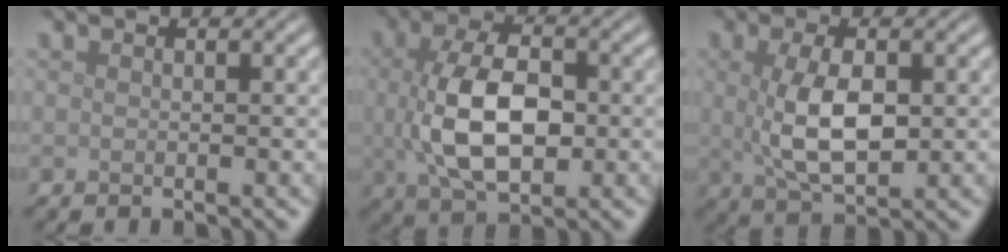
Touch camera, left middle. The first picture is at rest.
{"total": 7.8, "force": [-0.1, 4.3, 6.4], "torque": [-0.142, -0.005, -0.001]}
{"total": 5.5, "force": [0.4, 2.4, 4.9], "torque": [-0.106, -0.003, 0.013]}